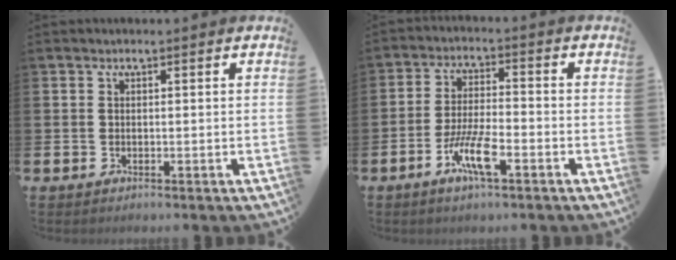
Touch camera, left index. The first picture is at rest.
{"total": 6.4, "force": [-2.8, 1.4, 5.5], "torque": [-0.118, -0.007, -0.053]}